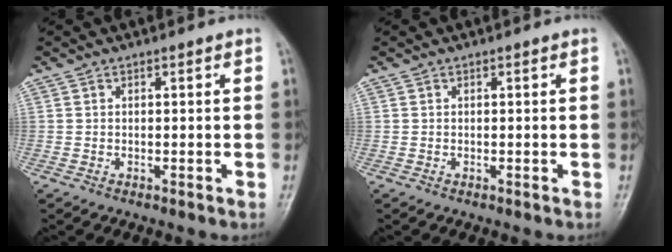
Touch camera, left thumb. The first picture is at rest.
{"total": 0.0}